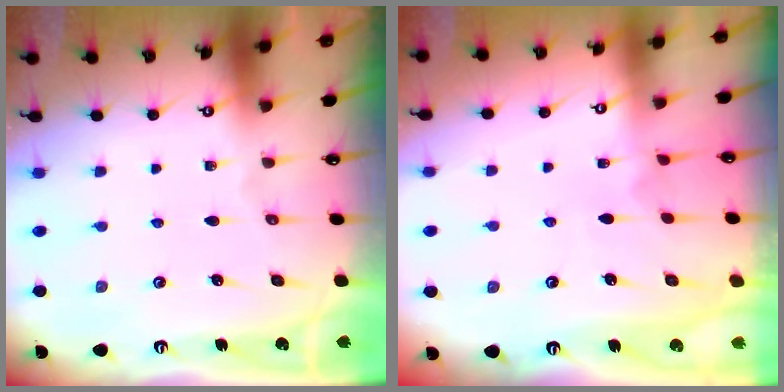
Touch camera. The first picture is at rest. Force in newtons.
{"total": 4.3, "press": 4.3, "slide": 0.1}